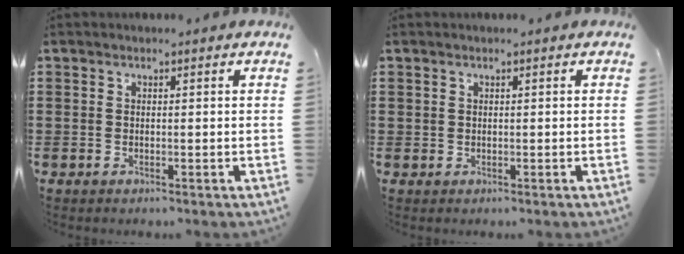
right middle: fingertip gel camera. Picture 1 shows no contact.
{"total": 0.0}